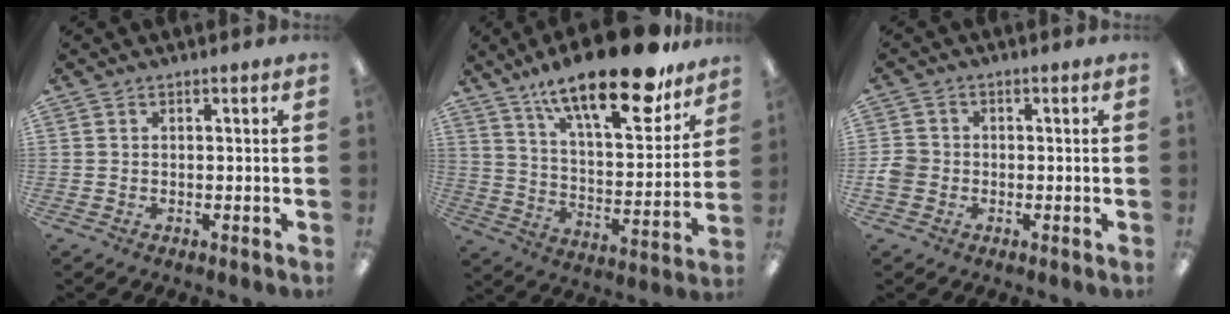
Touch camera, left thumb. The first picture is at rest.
{"total": 22.2, "force": [16.3, 6.0, 13.8], "torque": [-0.208, -0.113, 0.268]}
{"total": 3.8, "force": [-1.1, 3.5, 1.3], "torque": [-0.021, 0.008, -0.018]}